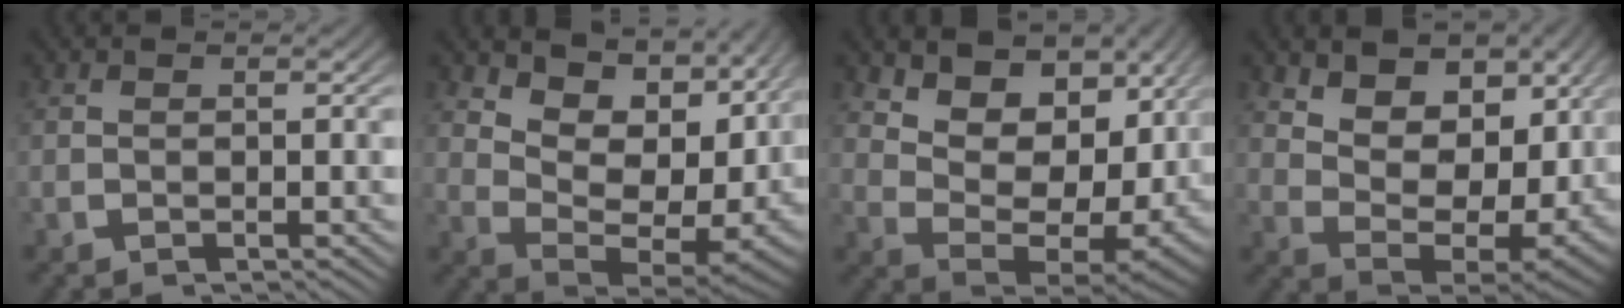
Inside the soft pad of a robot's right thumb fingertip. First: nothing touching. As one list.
[{"total": 11.0, "force": [2.4, 6.1, 8.8], "torque": [-0.147, -0.025, 0.051]}, {"total": 12.0, "force": [2.2, 7.6, 9.1], "torque": [-0.170, -0.036, 0.048]}, {"total": 10.4, "force": [1.8, 6.8, 7.7], "torque": [-0.152, -0.044, 0.044]}]